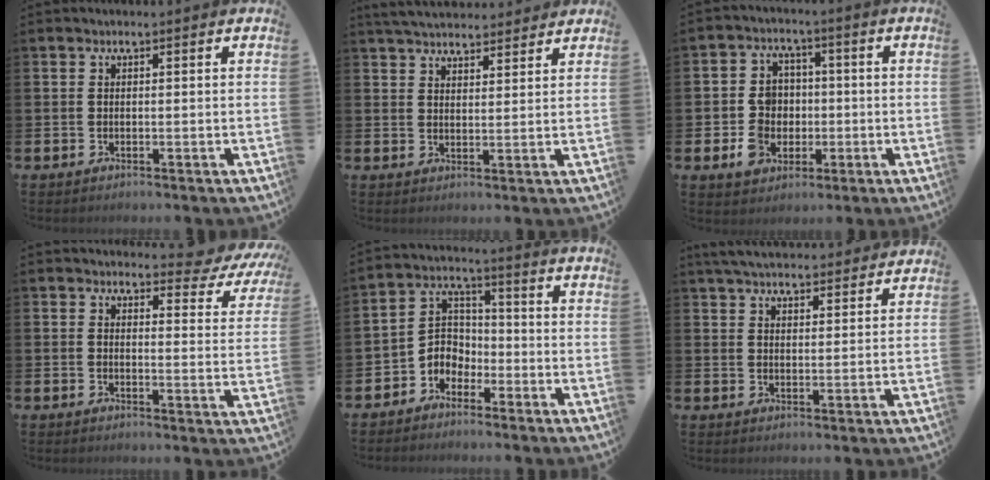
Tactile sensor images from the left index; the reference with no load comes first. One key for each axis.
{"total": 4.5, "fx": 4.4, "fy": 1.0, "fz": 0.5, "tx": -0.023, "ty": -0.020, "tz": 0.080}
{"total": 6.3, "fx": -1.0, "fy": 5.7, "fz": 2.3, "tx": -0.066, "ty": 0.013, "tz": -0.021}
{"total": 3.7, "fx": 3.4, "fy": 1.2, "fz": 0.9, "tx": -0.010, "ty": -0.033, "tz": 0.051}
{"total": 3.6, "fx": -2.1, "fy": 2.9, "fz": 0.4, "tx": -0.022, "ty": -0.006, "tz": -0.051}
{"total": 5.0, "fx": 4.8, "fy": 0.9, "fz": 0.9, "tx": -0.030, "ty": -0.022, "tz": 0.088}